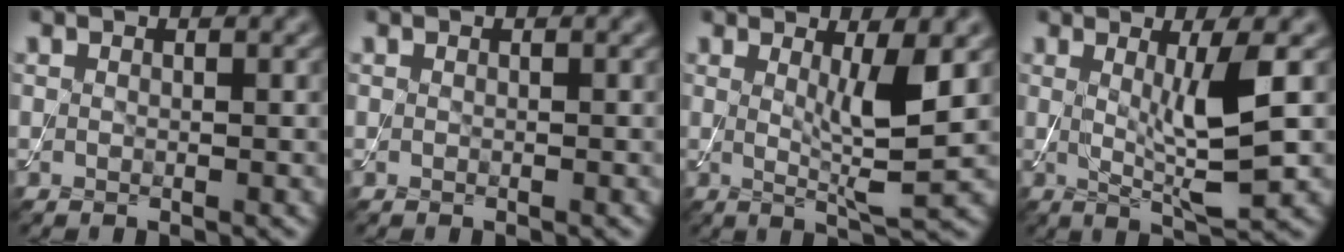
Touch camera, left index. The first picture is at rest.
{"total": 0.0}
{"total": 4.5, "force": [0.9, 0.8, 4.3], "torque": [-0.065, -0.013, 0.016]}
{"total": 5.1, "force": [0.7, 0.8, 5.0], "torque": [-0.082, -0.013, 0.015]}